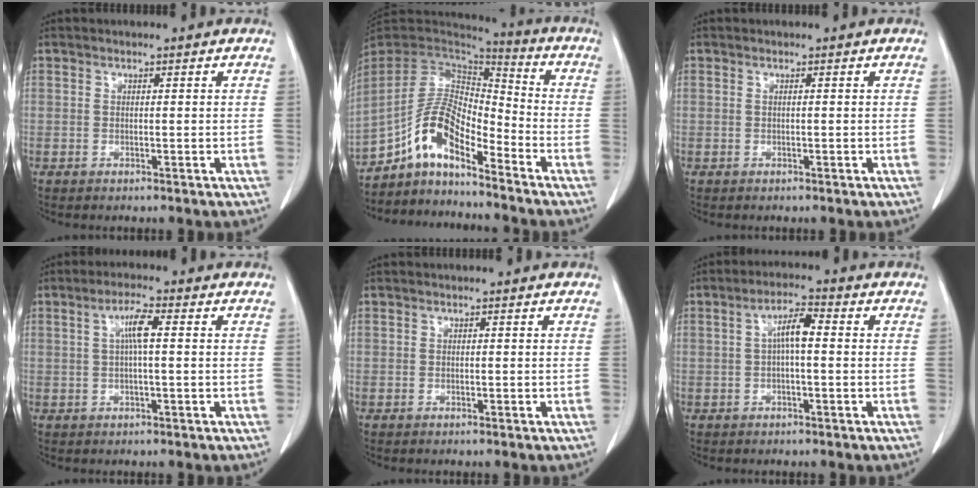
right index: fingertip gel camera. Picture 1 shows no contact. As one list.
[{"total": 11.1, "force": [-7.6, 3.3, 7.5], "torque": [-0.150, 0.028, -0.142]}, {"total": 0.0}, {"total": 4.0, "force": [0.8, 0.3, 4.0], "torque": [-0.074, 0.008, 0.013]}, {"total": 0.0}, {"total": 4.5, "force": [0.4, 0.9, 4.4], "torque": [-0.080, 0.013, 0.004]}]